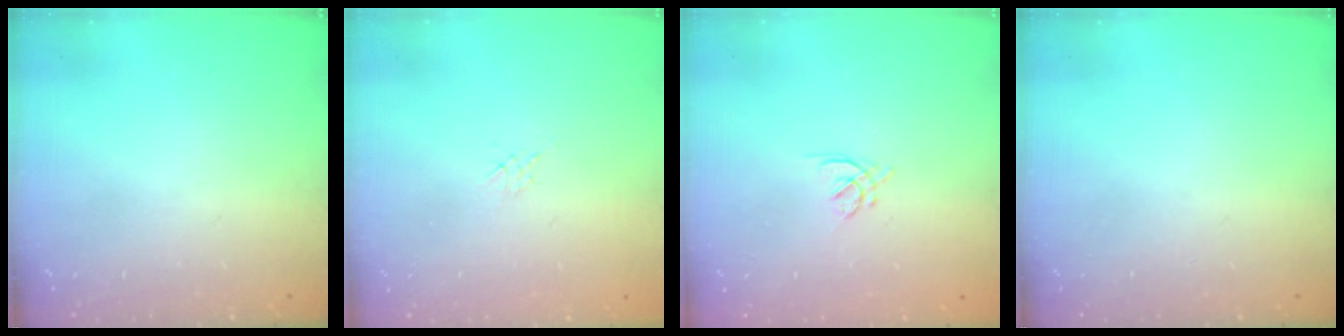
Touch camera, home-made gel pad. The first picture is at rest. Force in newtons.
{"total": 2.2, "press": 2.2, "slide": 0.4}
{"total": 2.8, "press": 2.8, "slide": 0.7}
{"total": 0.0}